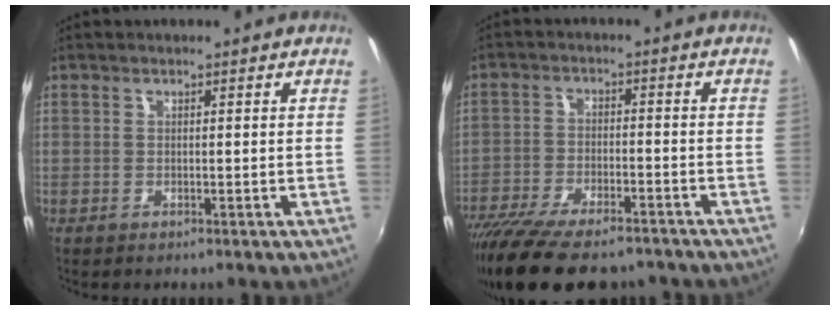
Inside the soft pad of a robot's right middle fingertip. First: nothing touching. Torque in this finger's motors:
{"motor_torque": [1.07, -1.07, 0.70, 0.21]}